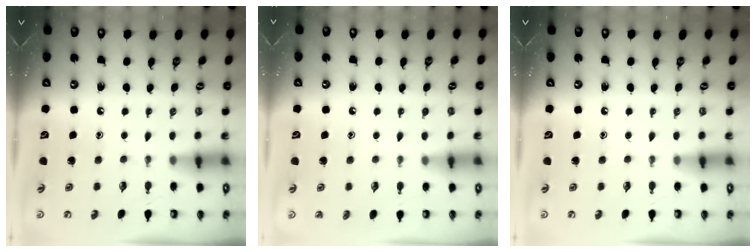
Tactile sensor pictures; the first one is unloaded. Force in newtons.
{"total": 2.0, "press": 2.0, "slide": 0.2}
{"total": 0.0}